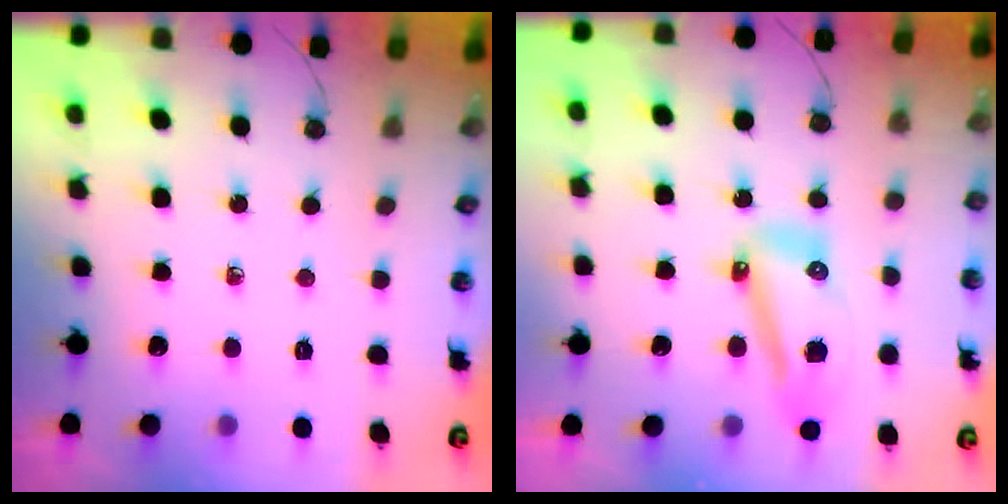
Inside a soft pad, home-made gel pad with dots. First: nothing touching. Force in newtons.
{"total": 13.0, "press": 12.9, "slide": 1.5}